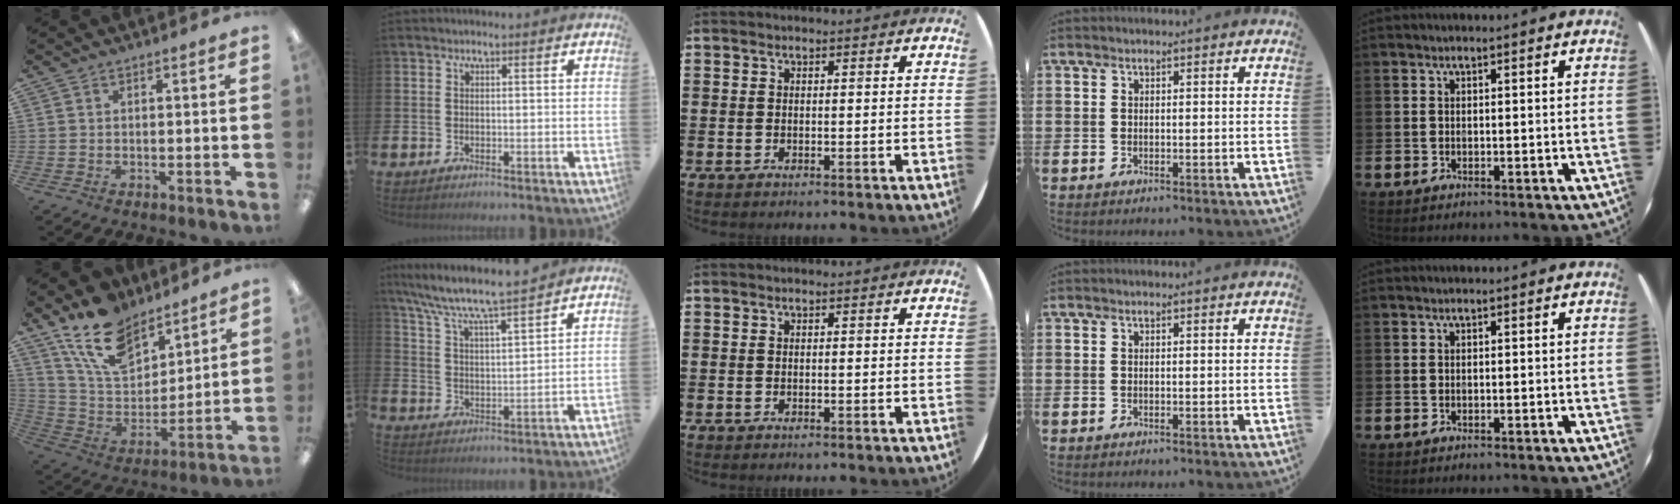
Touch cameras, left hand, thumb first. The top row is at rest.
{"thumb": {"total": 16.6, "force": [12.2, 8.6, 7.2], "torque": [-0.145, -0.061, 0.228]}, "index": {"total": 7.7, "force": [7.2, 0.2, 2.7], "torque": [-0.086, -0.051, 0.123]}}